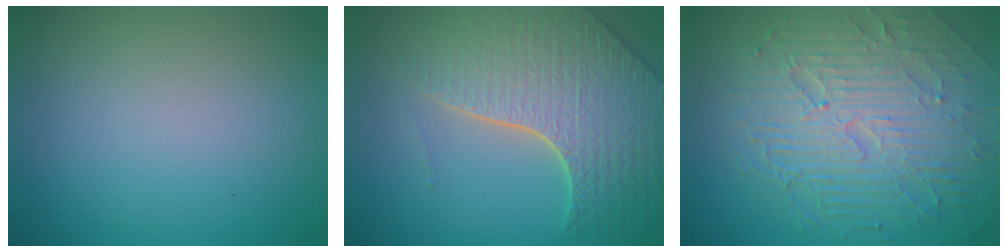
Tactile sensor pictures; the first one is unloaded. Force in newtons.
{"total": 8.1, "press": 5.7, "slide": 5.7}
{"total": 9.6, "press": 6.4, "slide": 7.1}